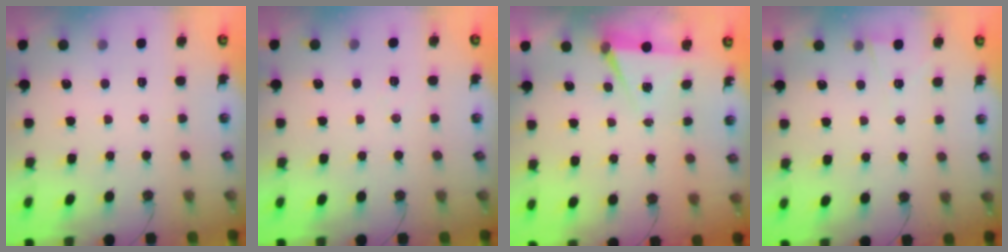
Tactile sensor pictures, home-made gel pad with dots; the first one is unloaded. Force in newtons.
{"total": 6.0, "press": 4.0, "slide": 4.4}
{"total": 5.2, "press": 2.6, "slide": 4.5}
{"total": 2.7, "press": 2.3, "slide": 1.5}